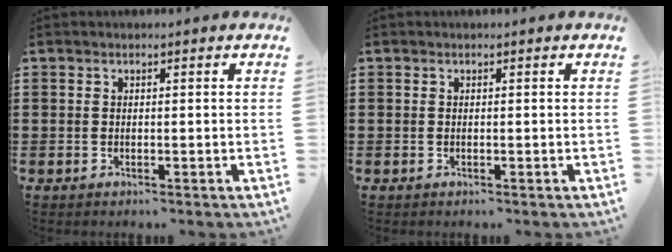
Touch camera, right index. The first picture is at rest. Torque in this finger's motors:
{"motor_torque": [0.45, 0.76, 0.00, 0.00]}